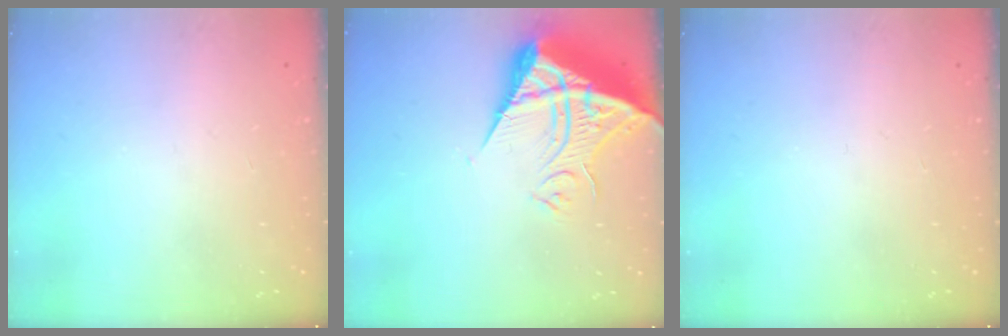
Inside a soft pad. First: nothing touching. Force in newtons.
{"total": 13.2, "press": 13.1, "slide": 1.2}
{"total": 0.0}